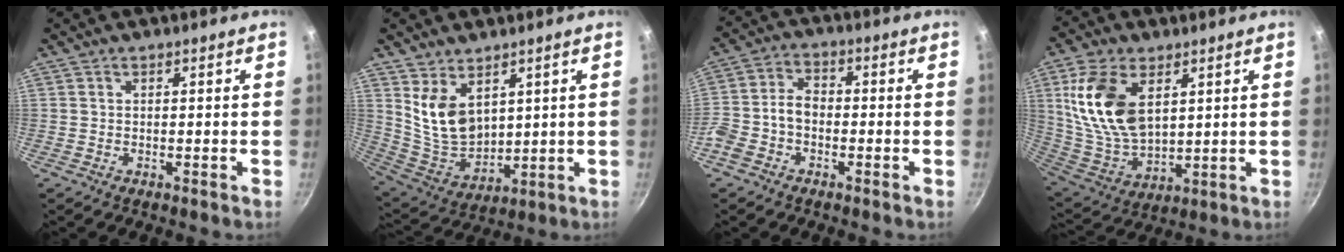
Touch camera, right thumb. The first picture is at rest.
{"total": 10.4, "force": [4.8, 6.6, 6.5], "torque": [-0.098, -0.051, 0.112]}
{"total": 7.2, "force": [-2.5, 5.0, 4.6], "torque": [-0.092, 0.036, -0.060]}
{"total": 17.0, "force": [5.5, 10.0, 12.6], "torque": [-0.229, -0.027, 0.120]}